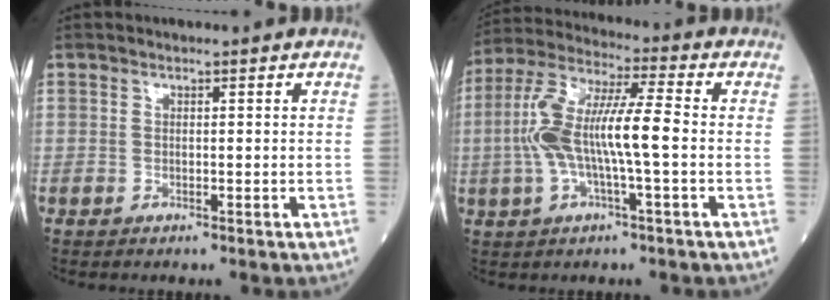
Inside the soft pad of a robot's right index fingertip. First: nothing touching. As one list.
[{"total": 13.0, "force": [-1.1, 2.3, 12.8], "torque": [-0.269, 0.021, -0.022]}]